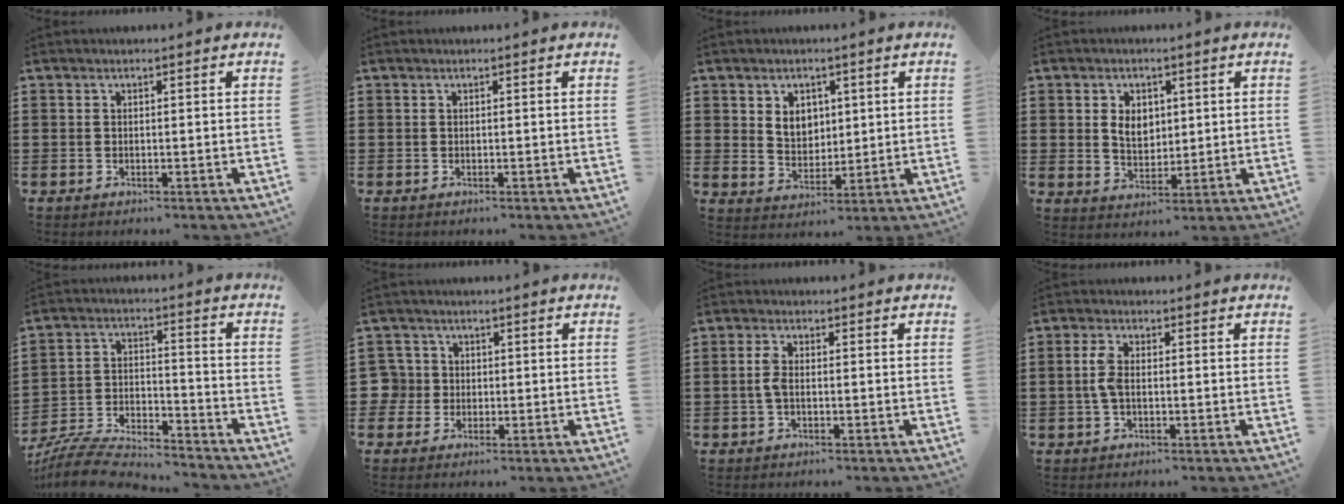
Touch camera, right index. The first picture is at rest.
{"total": 0.0}
{"total": 4.3, "force": [1.7, 3.5, 1.9], "torque": [-0.043, 0.009, 0.028]}
{"total": 4.4, "force": [1.0, 3.2, 2.8], "torque": [-0.057, 0.008, 0.014]}
{"total": 7.2, "force": [-6.9, 1.1, 1.5], "torque": [-0.044, -0.001, -0.140]}
{"total": 3.8, "force": [-0.2, 3.8, 0.7], "torque": [-0.043, 0.005, -0.010]}
{"total": 2.7, "force": [-0.4, 1.1, 2.4], "torque": [-0.061, -0.002, -0.013]}
{"total": 3.6, "force": [-0.2, 1.7, 3.2], "torque": [-0.084, -0.004, -0.012]}